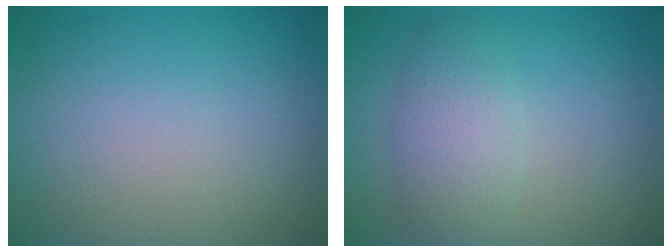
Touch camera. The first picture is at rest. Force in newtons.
{"total": 3.8, "press": 3.8, "slide": 0.1}